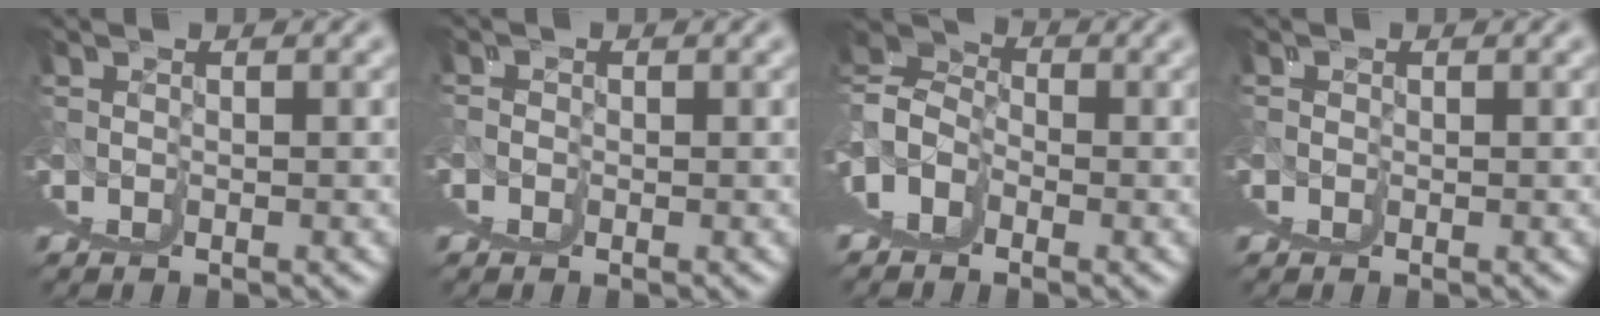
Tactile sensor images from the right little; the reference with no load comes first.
{"total": 0.8, "force": [0.7, 0.0, -0.3], "torque": [0.010, 0.006, 0.008]}
{"total": 8.1, "force": [2.6, 5.4, 5.5], "torque": [-0.073, 0.018, 0.031]}
{"total": 0.0}